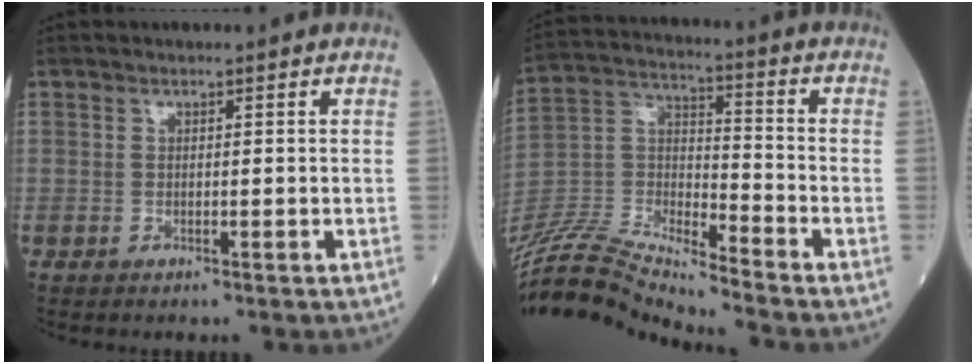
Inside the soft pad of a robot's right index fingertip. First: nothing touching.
{"total": 16.8, "force": [-16.2, -0.8, 4.3], "torque": [-0.090, 0.029, -0.304]}